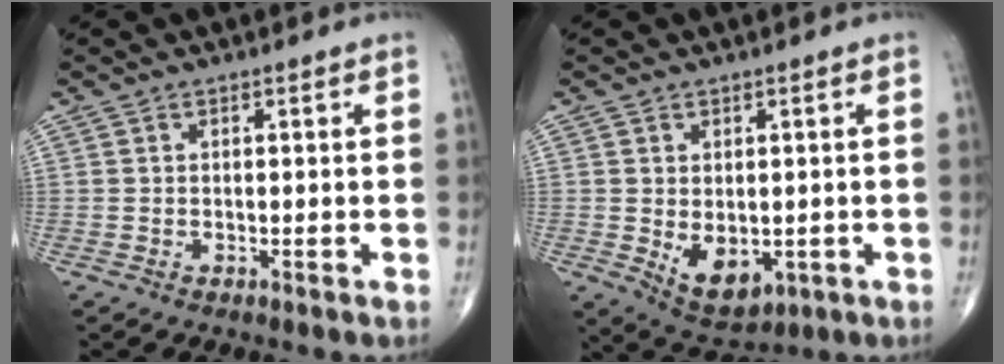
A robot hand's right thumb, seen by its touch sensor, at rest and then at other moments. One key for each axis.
{"total": 7.6, "fx": -1.3, "fy": 4.8, "fz": 5.8, "tx": -0.069, "ty": -0.012, "tz": -0.001}